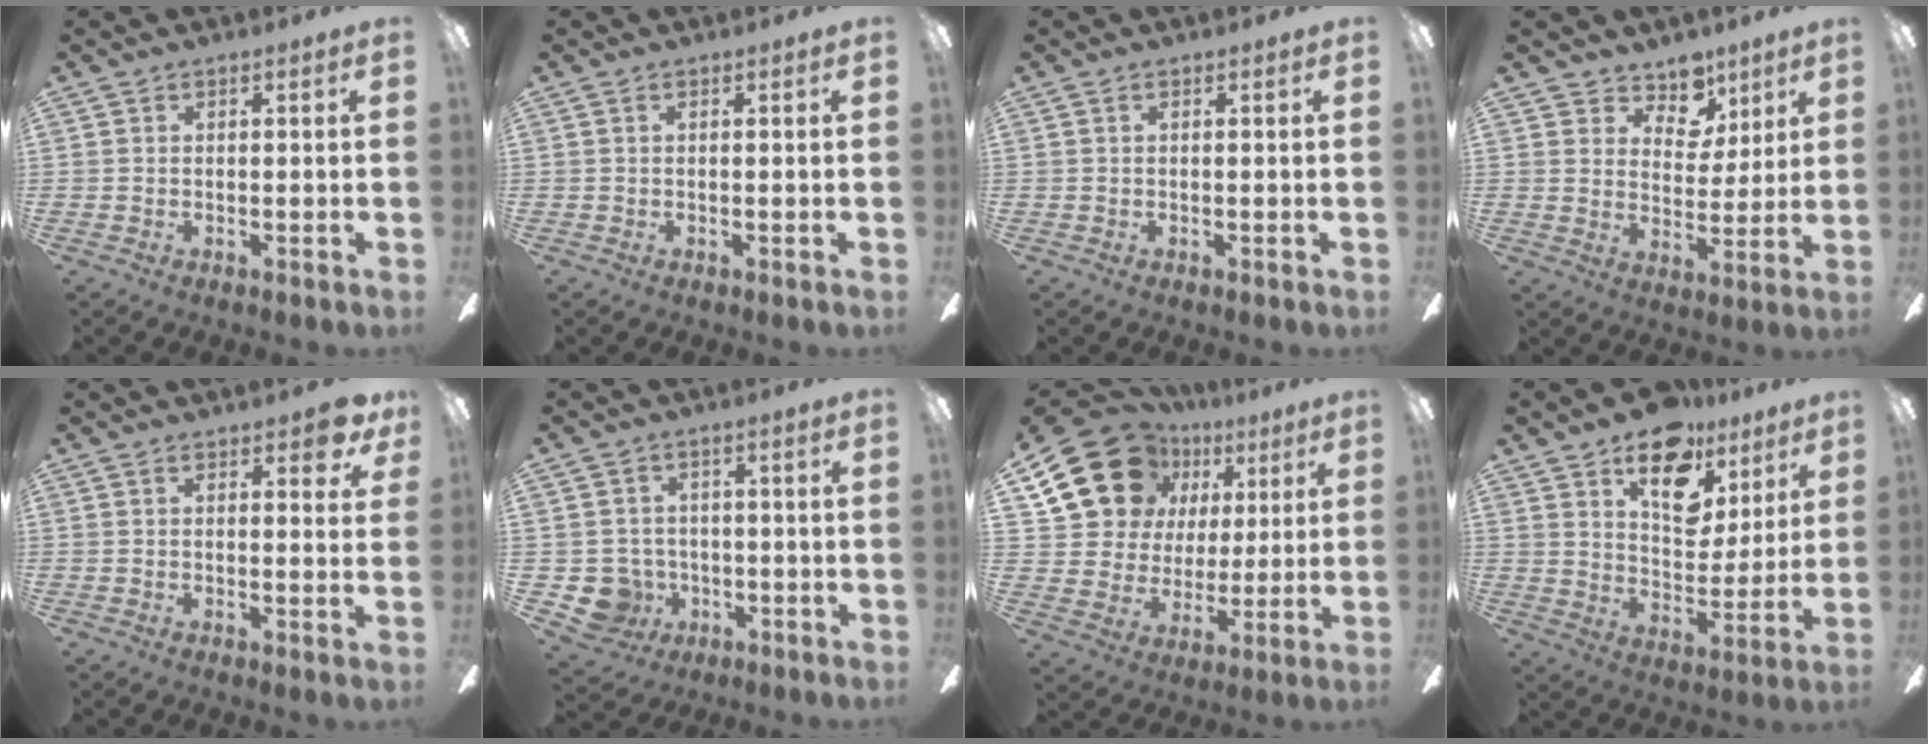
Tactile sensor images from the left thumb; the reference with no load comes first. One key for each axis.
{"total": 0.0}
{"total": 0.0}
{"total": 9.4, "fx": 7.0, "fy": 6.0, "fz": 2.1, "tx": -0.036, "ty": -0.047, "tz": 0.132}
{"total": 4.0, "fx": 2.5, "fy": 1.7, "fz": 2.6, "tx": -0.025, "ty": -0.008, "tz": 0.039}
{"total": 6.8, "fx": -1.5, "fy": 6.5, "fz": 1.2, "tx": -0.052, "ty": 0.002, "tz": -0.024}
{"total": 20.2, "fx": 9.5, "fy": 15.9, "fz": 7.9, "tx": -0.143, "ty": -0.037, "tz": 0.194}
{"total": 16.5, "fx": 10.3, "fy": 9.8, "fz": 8.3, "tx": -0.124, "ty": -0.054, "tz": 0.187}